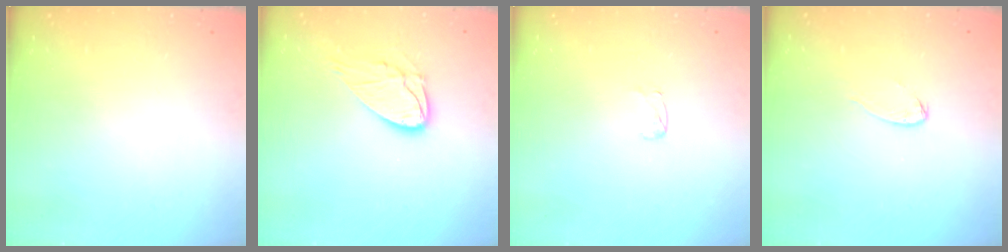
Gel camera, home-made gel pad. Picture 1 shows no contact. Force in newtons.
{"total": 10.0, "press": 10.0, "slide": 0.8}
{"total": 3.0, "press": 3.0, "slide": 0.3}
{"total": 4.1, "press": 4.0, "slide": 0.4}